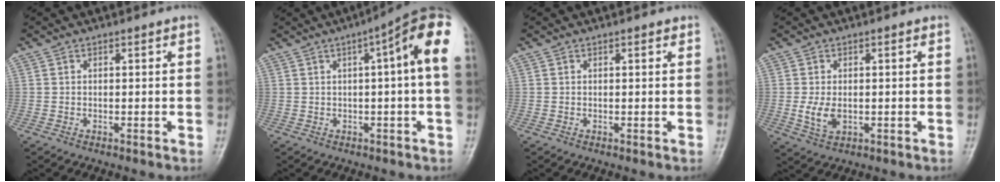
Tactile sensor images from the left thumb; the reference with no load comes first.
{"total": 10.3, "force": [2.3, 1.2, 10.0], "torque": [-0.135, 0.028, 0.024]}
{"total": 0.5, "force": [0.4, 0.3, 0.2], "torque": [-0.004, -0.001, 0.003]}
{"total": 4.0, "force": [-0.4, 2.6, 3.0], "torque": [-0.060, -0.009, -0.003]}